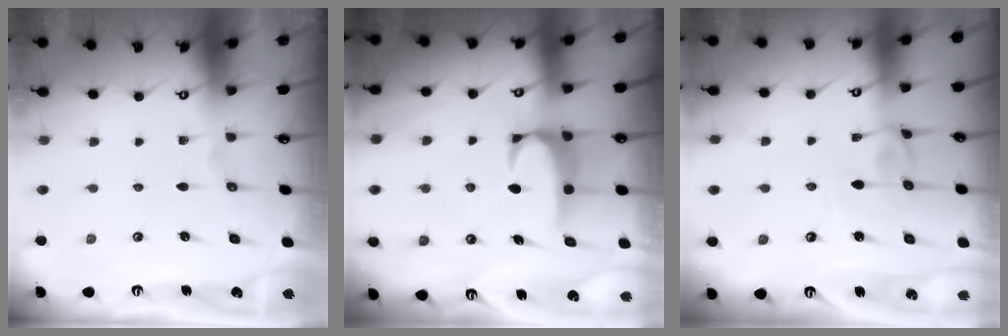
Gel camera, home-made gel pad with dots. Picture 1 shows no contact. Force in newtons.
{"total": 2.5, "press": 2.4, "slide": 0.7}
{"total": 2.3, "press": 2.2, "slide": 0.3}